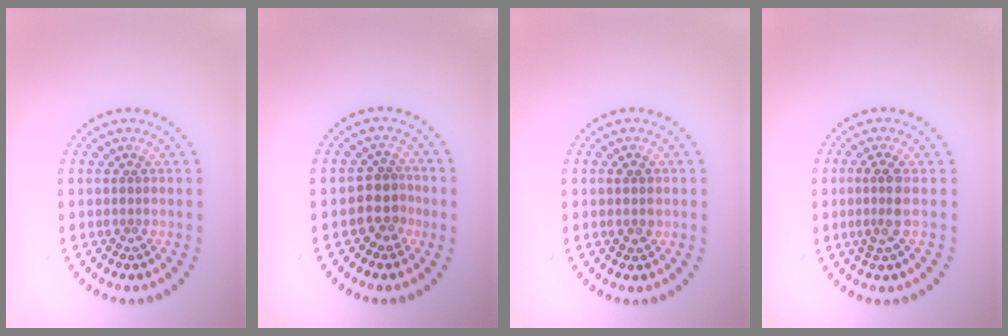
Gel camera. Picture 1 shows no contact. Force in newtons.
{"total": 2.6, "press": 2.3, "slide": 1.3}
{"total": 1.3, "press": 1.3, "slide": 0.1}
{"total": 2.2, "press": 1.9, "slide": 1.1}